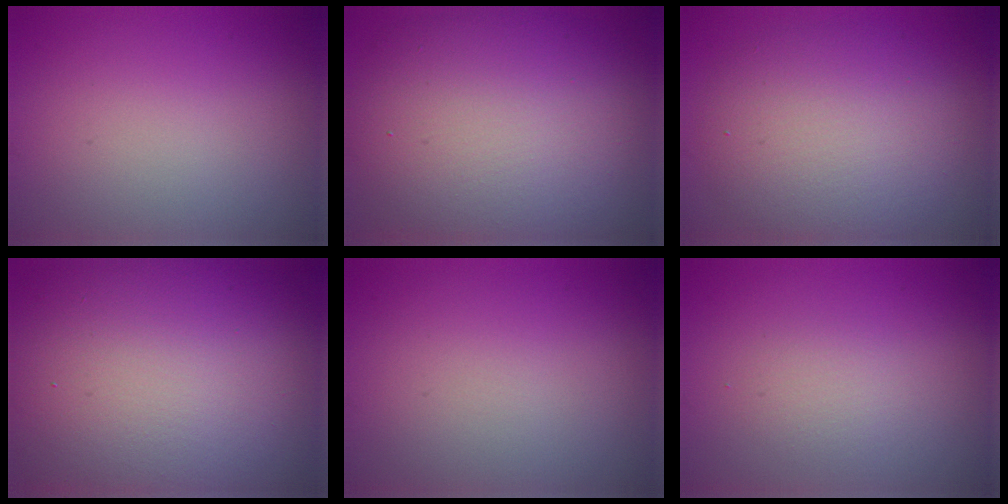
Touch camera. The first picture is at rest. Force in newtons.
{"total": 13.1, "press": 13.1, "slide": 0.3}
{"total": 7.1, "press": 7.1, "slide": 0.5}
{"total": 18.7, "press": 18.7, "slide": 1.0}
{"total": 0.0}
{"total": 1.4, "press": 1.4, "slide": 0.1}